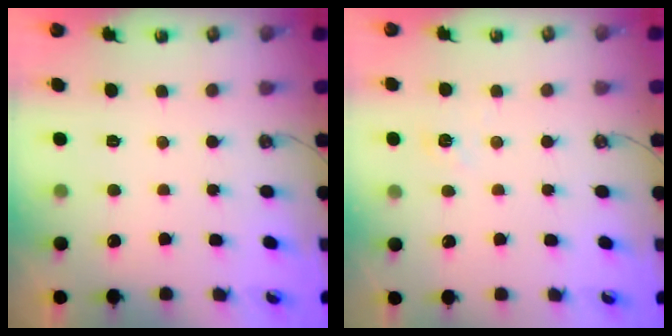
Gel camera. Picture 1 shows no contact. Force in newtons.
{"total": 4.9, "press": 4.9, "slide": 0.5}